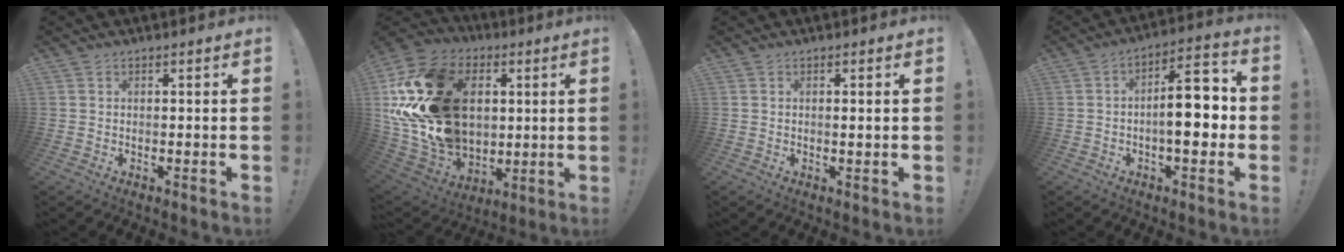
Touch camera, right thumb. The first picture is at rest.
{"total": 27.9, "force": [5.3, 20.1, 18.6], "torque": [-0.370, -0.006, 0.126]}
{"total": 1.0, "force": [0.2, 0.0, 1.0], "torque": [-0.007, -0.006, -0.001]}
{"total": 13.7, "force": [-1.3, 5.8, 12.3], "torque": [-0.167, 0.015, -0.027]}